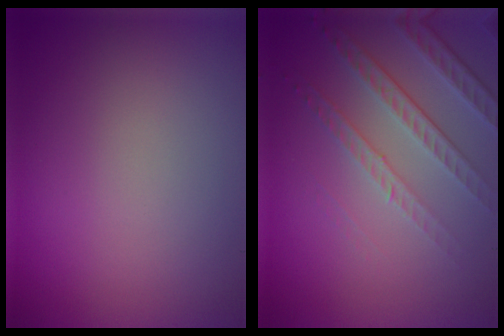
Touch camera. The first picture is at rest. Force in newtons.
{"total": 4.8, "press": 3.4, "slide": 3.3}